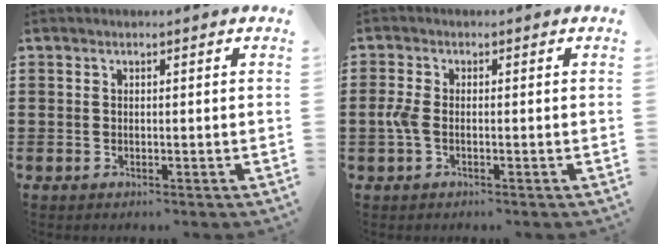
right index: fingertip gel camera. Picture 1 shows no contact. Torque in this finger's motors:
{"motor_torque": [0.57, -0.29, 0.13, 0.08]}